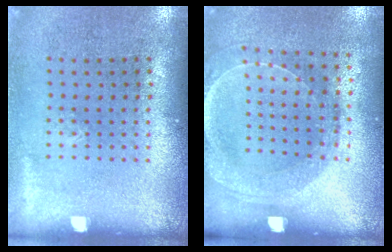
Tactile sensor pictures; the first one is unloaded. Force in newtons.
{"total": 1.6, "press": 1.5, "slide": 0.4}